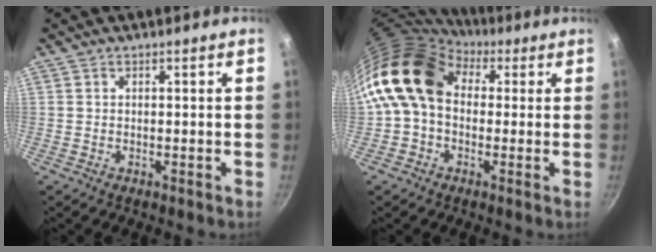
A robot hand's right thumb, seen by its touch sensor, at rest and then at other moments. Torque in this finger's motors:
{"motor_torque": [2.51, 2.50, 0.78, -0.67, 0.51]}